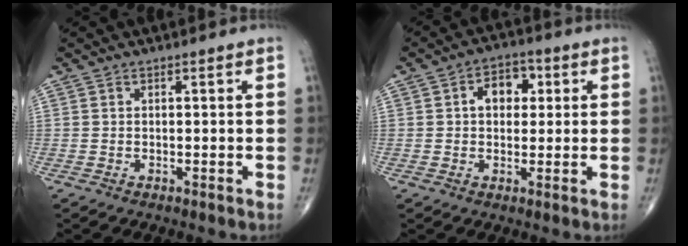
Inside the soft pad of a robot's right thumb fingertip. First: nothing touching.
{"total": 6.5, "force": [1.3, 4.6, 4.4], "torque": [-0.038, 0.011, 0.013]}